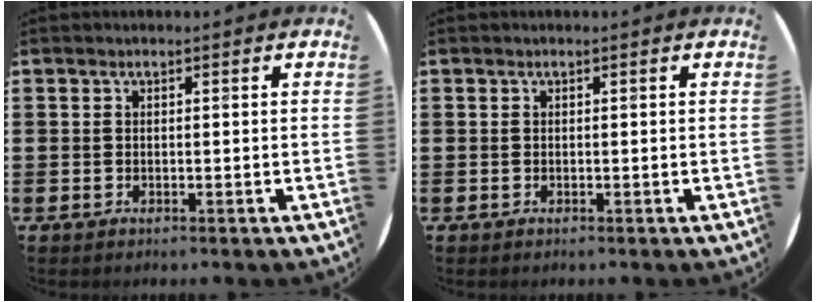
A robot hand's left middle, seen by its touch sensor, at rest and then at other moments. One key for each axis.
{"total": 0.0}